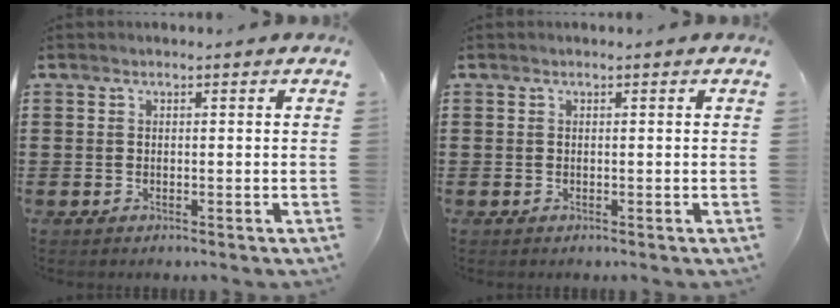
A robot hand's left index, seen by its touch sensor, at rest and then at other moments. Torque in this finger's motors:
{"motor_torque": [0.00, 0.00, 0.00, 0.00]}